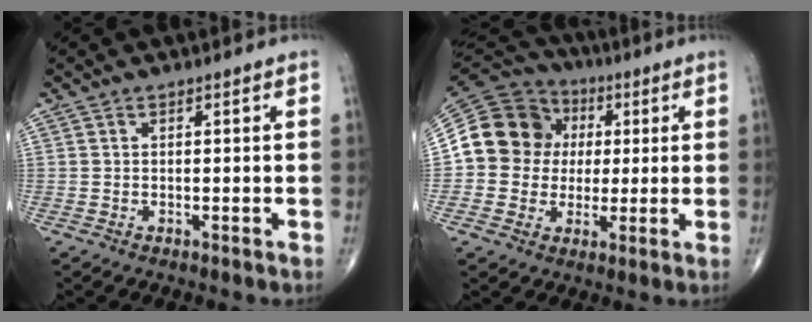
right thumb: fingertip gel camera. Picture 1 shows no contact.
{"total": 15.2, "force": [1.4, 13.9, 6.1], "torque": [-0.089, 0.031, 0.022]}